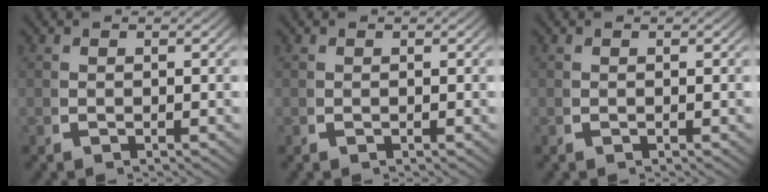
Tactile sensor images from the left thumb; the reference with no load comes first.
{"total": 0.0}
{"total": 0.0}